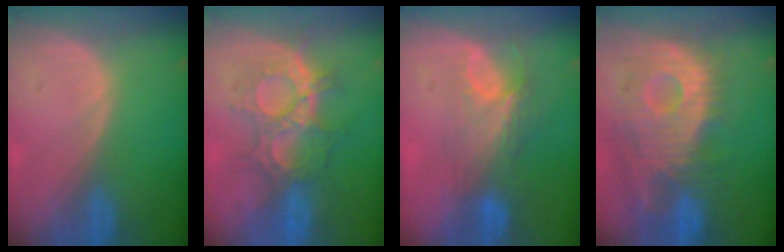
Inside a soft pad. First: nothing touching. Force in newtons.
{"total": 8.8, "press": 8.8, "slide": 0.9}
{"total": 7.5, "press": 6.6, "slide": 3.7}
{"total": 12.5, "press": 11.0, "slide": 5.9}